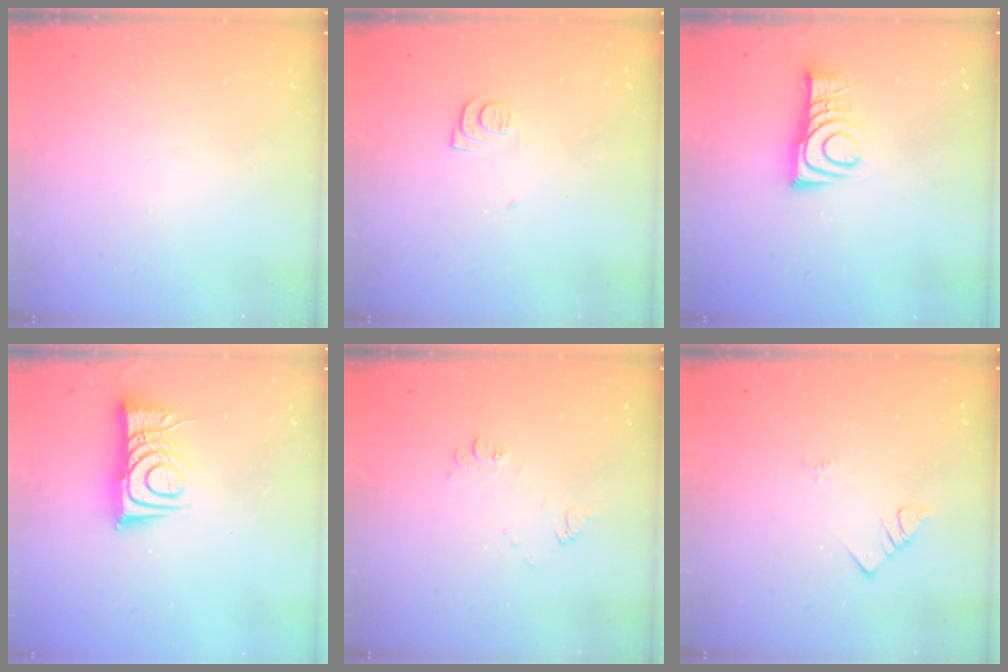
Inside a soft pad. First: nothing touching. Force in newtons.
{"total": 7.3, "press": 7.2, "slide": 0.8}
{"total": 9.1, "press": 9.1, "slide": 0.4}
{"total": 9.8, "press": 9.8, "slide": 1.2}
{"total": 6.4, "press": 6.4, "slide": 0.7}
{"total": 2.0, "press": 2.0, "slide": 0.4}